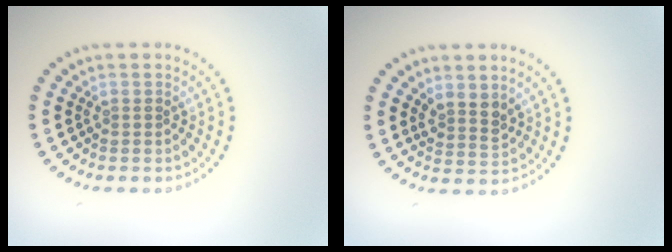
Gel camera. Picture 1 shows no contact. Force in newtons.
{"total": 2.1, "press": 1.7, "slide": 1.2}